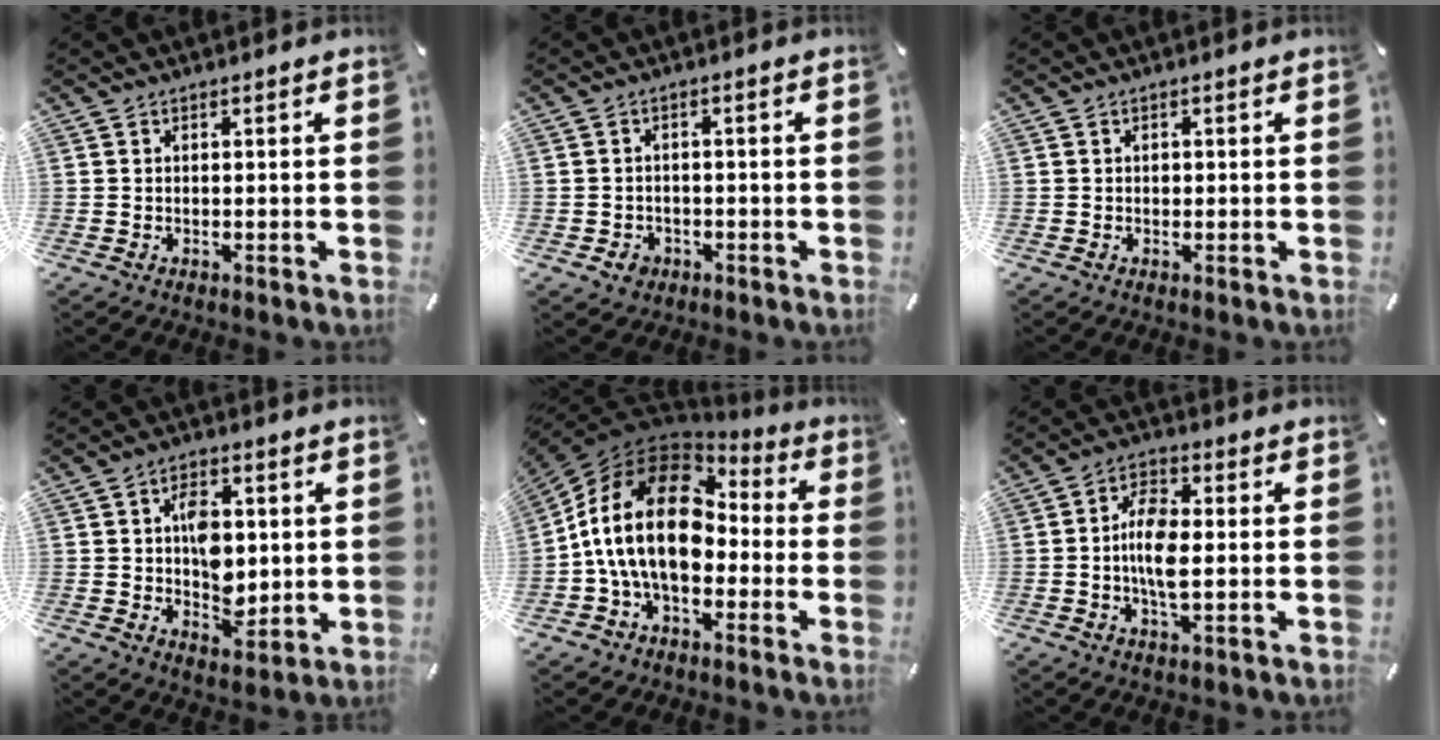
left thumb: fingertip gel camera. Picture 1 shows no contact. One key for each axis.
{"total": 3.3, "fx": -1.5, "fy": 2.7, "fz": 1.2, "tx": -0.021, "ty": 0.006, "tz": -0.028}
{"total": 0.7, "fx": 0.0, "fy": 0.6, "fz": 0.3, "tx": -0.005, "ty": 0.003, "tz": -0.001}
{"total": 9.5, "fx": 1.1, "fy": 7.0, "fz": 6.4, "tx": -0.078, "ty": 0.002, "tz": 0.019}
{"total": 20.7, "fx": -1.1, "fy": 14.1, "fz": 15.1, "tx": -0.314, "ty": 0.025, "tz": -0.021}
{"total": 8.6, "fx": -0.5, "fy": 4.0, "fz": 7.6, "tx": -0.152, "ty": 0.000, "tz": -0.014}